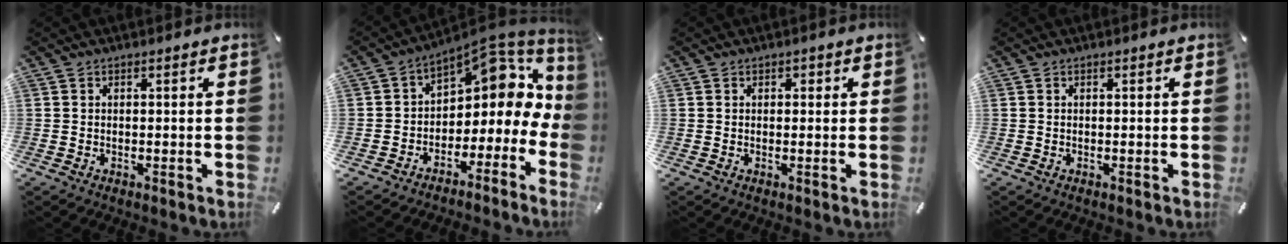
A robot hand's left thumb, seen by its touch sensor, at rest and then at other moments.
{"total": 8.6, "force": [5.3, 5.2, 4.2], "torque": [-0.060, -0.068, 0.087]}
{"total": 0.7, "force": [0.2, 0.7, 0.3], "torque": [0.002, 0.002, 0.001]}
{"total": 0.0}